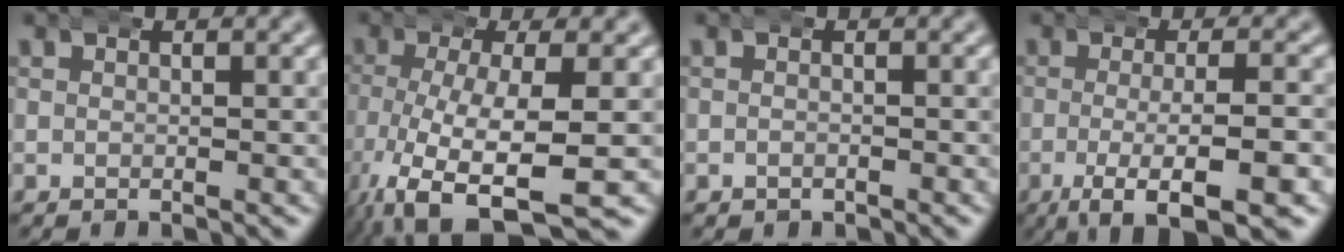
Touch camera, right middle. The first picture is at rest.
{"total": 8.9, "force": [-5.0, 4.1, 6.2], "torque": [-0.148, -0.047, -0.054]}
{"total": 0.8, "force": [-0.5, 0.5, 0.1], "torque": [-0.003, -0.004, -0.006]}
{"total": 7.4, "force": [-4.7, 1.6, 5.5], "torque": [-0.098, -0.024, -0.061]}